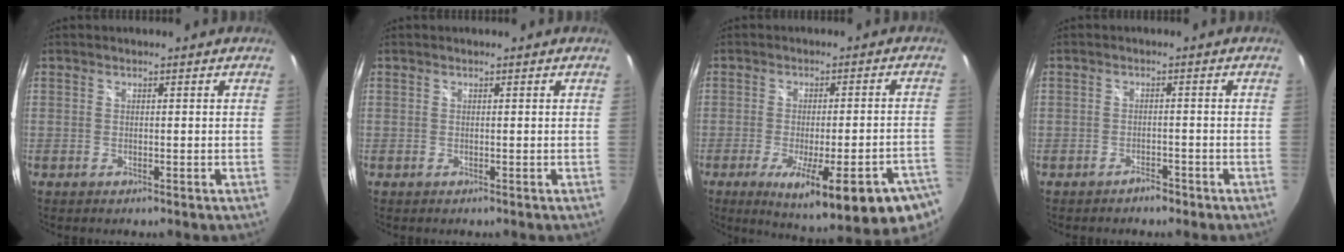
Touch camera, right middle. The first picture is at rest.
{"total": 0.0}
{"total": 21.6, "force": [-13.5, 4.3, 16.3], "torque": [-0.224, -0.059, -0.176]}
{"total": 2.0, "force": [-1.7, 1.0, 0.3], "torque": [-0.008, 0.005, -0.023]}